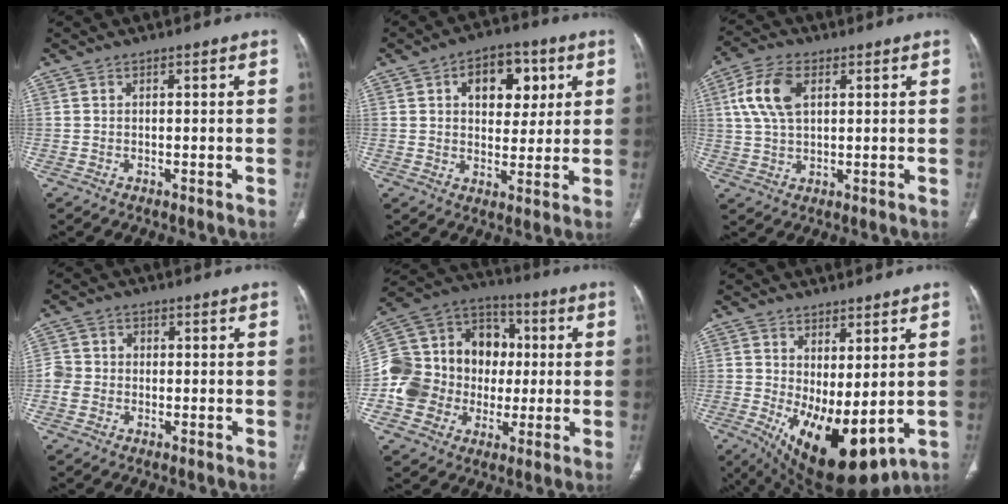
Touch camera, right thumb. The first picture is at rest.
{"total": 11.5, "force": [3.9, 7.4, 7.9], "torque": [-0.067, -0.004, 0.055]}
{"total": 9.3, "force": [2.7, 5.2, 7.1], "torque": [-0.149, 0.007, 0.052]}
{"total": 3.9, "force": [-0.8, 3.6, 1.3], "torque": [-0.012, 0.012, -0.019]}
{"total": 22.4, "force": [-1.2, 18.7, 12.3], "torque": [-0.215, 0.048, -0.015]}
{"total": 14.6, "force": [-1.0, 6.3, 13.2], "torque": [-0.214, -0.024, 0.011]}